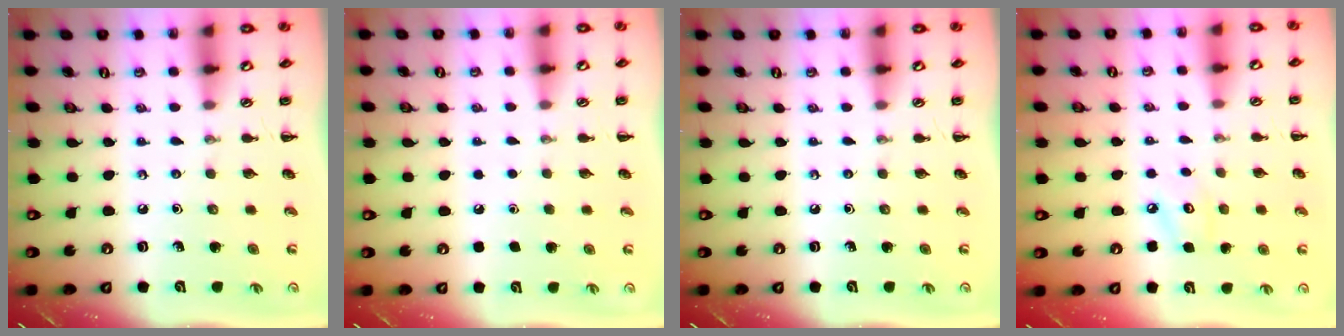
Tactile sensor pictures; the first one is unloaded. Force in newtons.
{"total": 1.8, "press": 1.8, "slide": 0.1}
{"total": 0.0}
{"total": 4.2, "press": 4.1, "slide": 0.7}